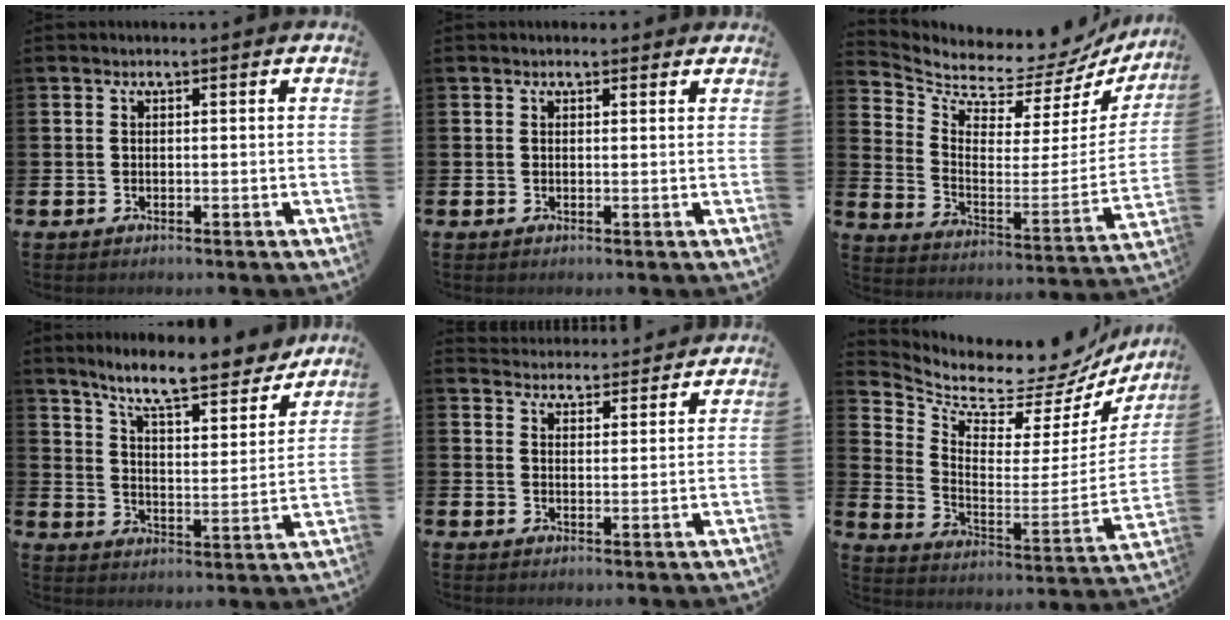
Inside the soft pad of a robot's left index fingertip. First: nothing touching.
{"total": 0.9, "force": [0.7, 0.4, 0.2], "torque": [0.004, 0.002, 0.012]}
{"total": 6.5, "force": [6.1, 2.0, 0.9], "torque": [-0.050, -0.066, 0.099]}
{"total": 9.6, "force": [8.8, 1.2, 3.8], "torque": [-0.094, -0.055, 0.150]}
{"total": 4.2, "force": [4.2, 0.6, -0.2], "torque": [-0.007, -0.029, 0.075]}
{"total": 7.9, "force": [7.2, 2.4, 2.0], "torque": [-0.058, -0.078, 0.113]}